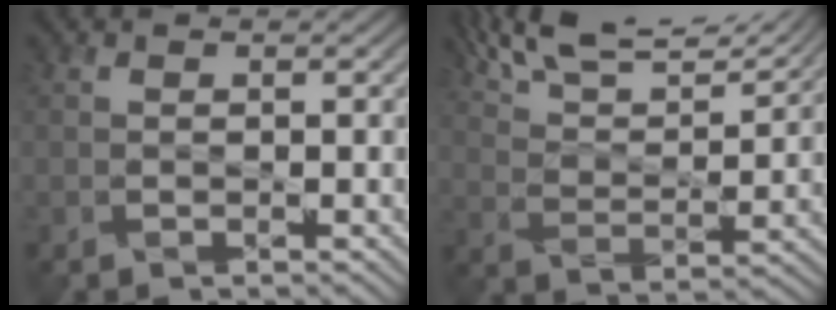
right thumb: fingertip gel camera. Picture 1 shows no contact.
{"total": 12.7, "force": [10.3, 3.1, 6.7], "torque": [-0.146, 0.002, 0.171]}